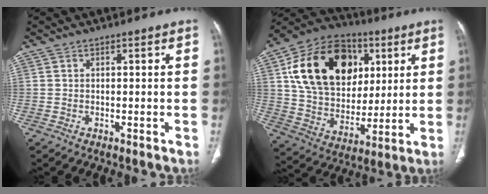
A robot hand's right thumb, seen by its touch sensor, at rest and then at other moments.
{"total": 24.8, "force": [7.6, 17.7, 15.6], "torque": [-0.248, -0.001, 0.130]}